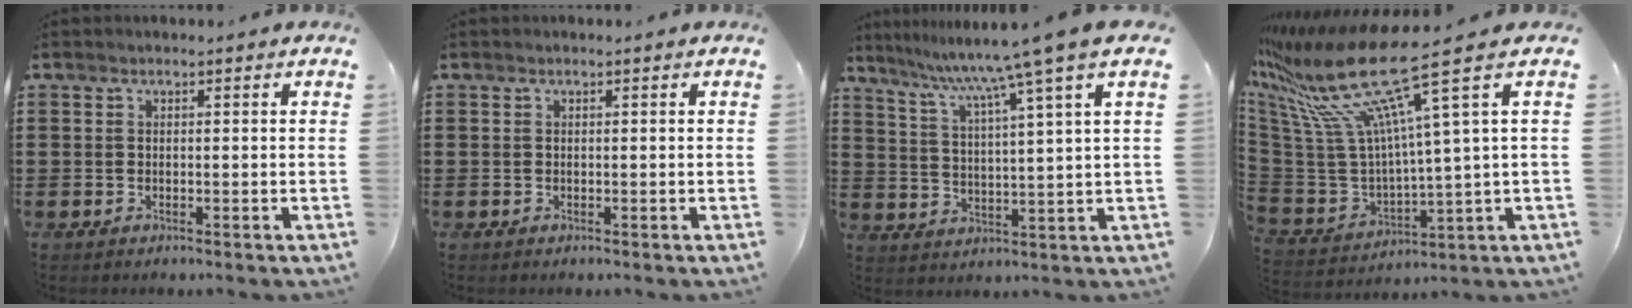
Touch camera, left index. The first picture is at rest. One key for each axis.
{"total": 0.0}
{"total": 8.7, "fx": 6.6, "fy": -2.0, "fz": 5.2, "tx": -0.126, "ty": -0.037, "tz": 0.101}
{"total": 17.4, "fx": 10.4, "fy": 2.3, "fz": 13.7, "tx": -0.330, "ty": -0.072, "tz": 0.159}